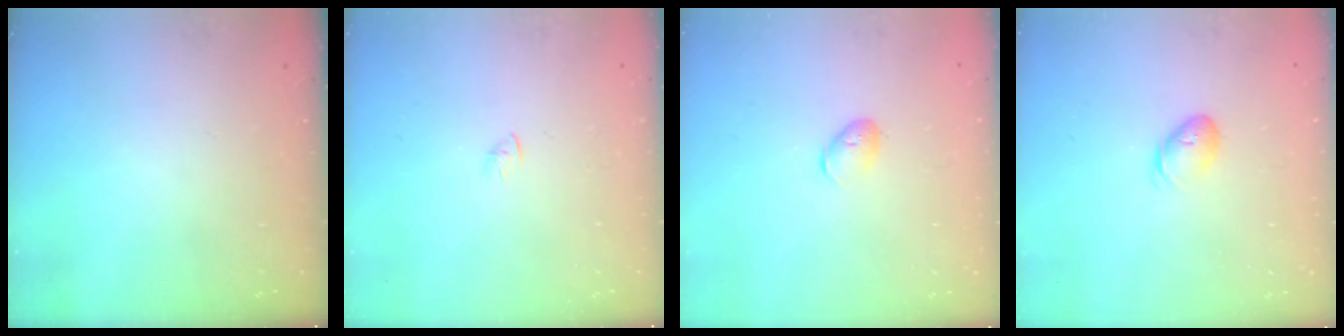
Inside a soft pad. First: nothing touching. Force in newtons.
{"total": 1.4, "press": 1.3, "slide": 0.4}
{"total": 5.3, "press": 5.2, "slide": 1.3}
{"total": 7.4, "press": 7.3, "slide": 1.2}